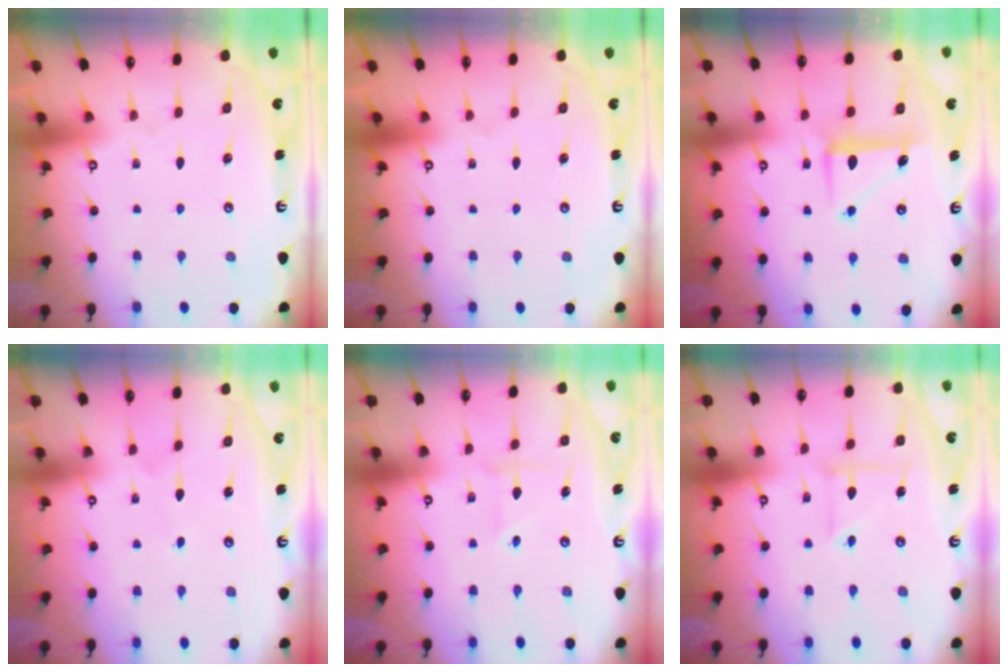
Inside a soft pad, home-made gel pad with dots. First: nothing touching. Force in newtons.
{"total": 0.0}
{"total": 7.7, "press": 7.6, "slide": 1.2}
{"total": 1.9, "press": 1.9, "slide": 0.2}
{"total": 2.4, "press": 2.2, "slide": 1.0}
{"total": 4.6, "press": 4.4, "slide": 1.3}